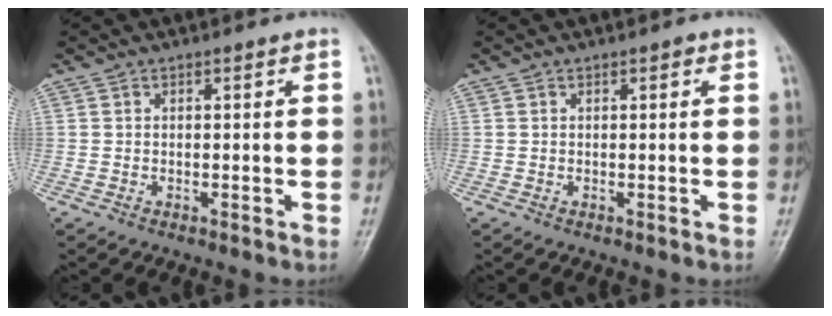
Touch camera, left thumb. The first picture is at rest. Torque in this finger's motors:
{"motor_torque": [0.11, 0.02, -0.08, 0.00, 0.00]}